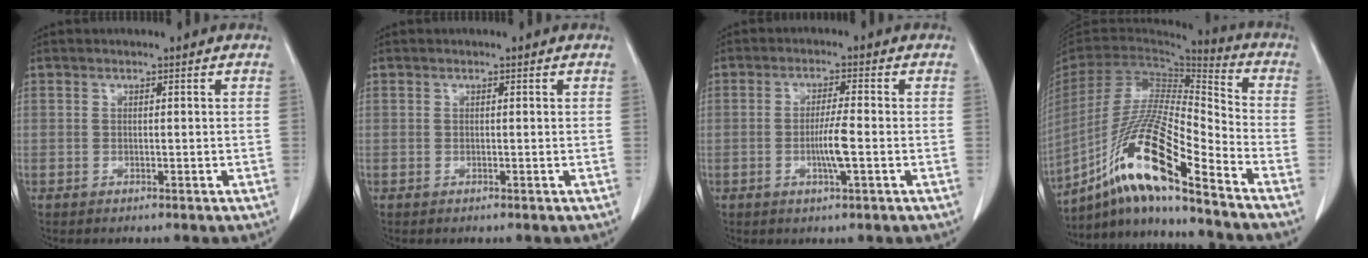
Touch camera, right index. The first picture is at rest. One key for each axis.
{"total": 0.0}
{"total": 4.4, "fx": -1.1, "fy": -0.1, "fz": 4.3, "tx": -0.081, "ty": -0.006, "tz": -0.021}
{"total": 18.4, "fx": -12.2, "fy": 0.9, "fz": 13.8, "tx": -0.287, "ty": -0.018, "tz": -0.230}